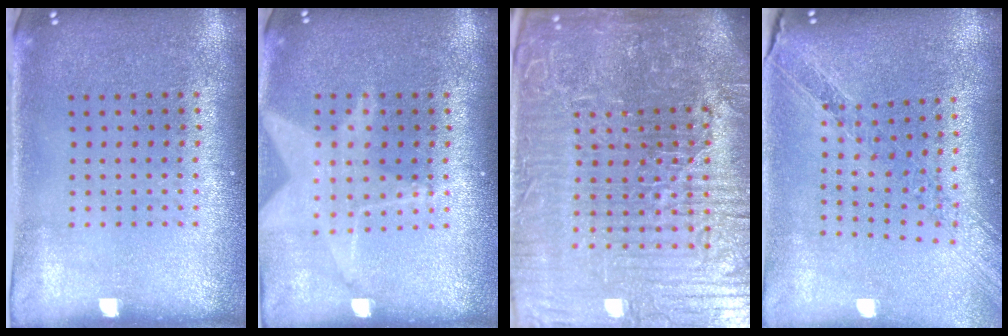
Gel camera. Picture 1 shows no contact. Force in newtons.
{"total": 1.7, "press": 1.4, "slide": 1.0}
{"total": 8.0, "press": 7.1, "slide": 3.7}
{"total": 1.2, "press": 1.2, "slide": 0.1}